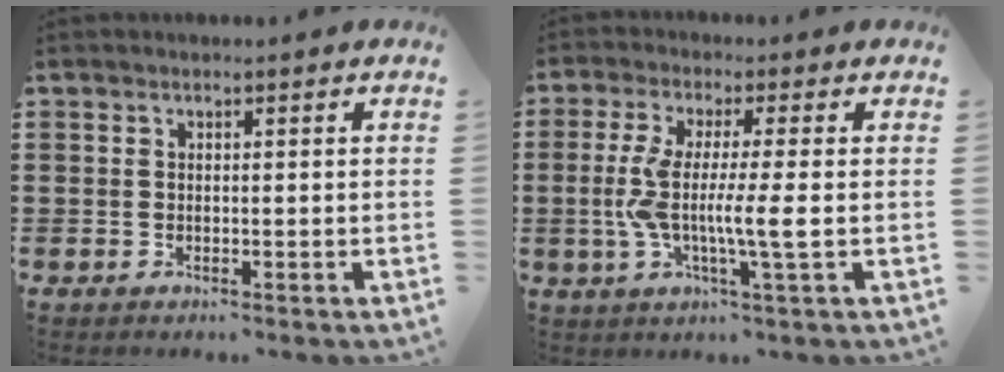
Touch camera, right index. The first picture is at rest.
{"total": 8.0, "force": [-1.4, 0.2, 7.9], "torque": [-0.161, -0.015, -0.032]}